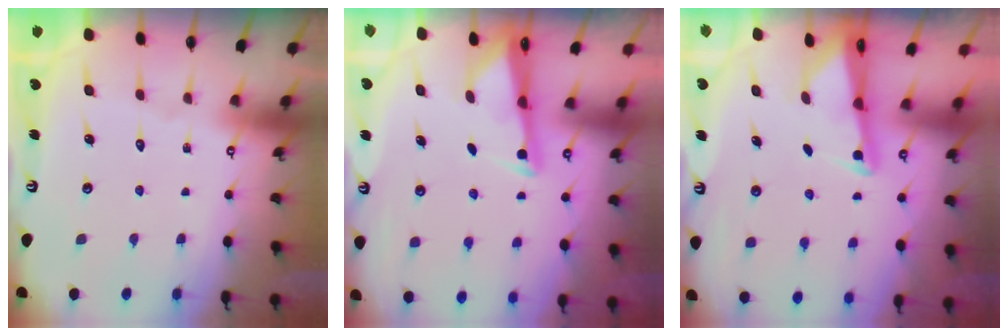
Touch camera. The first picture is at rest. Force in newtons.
{"total": 2.6, "press": 2.6, "slide": 0.4}
{"total": 2.1, "press": 2.1, "slide": 0.3}